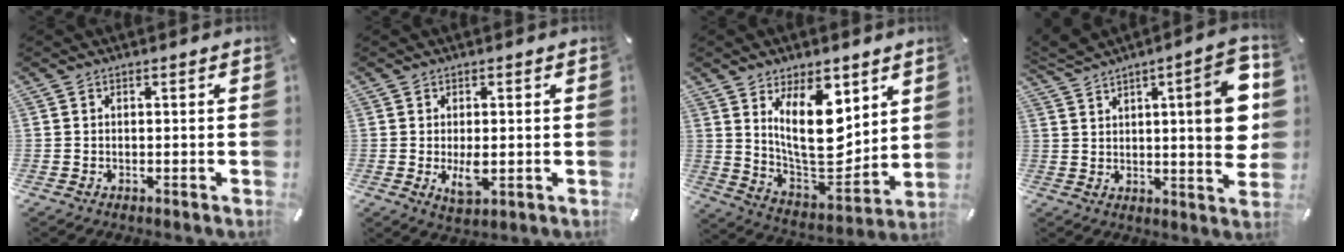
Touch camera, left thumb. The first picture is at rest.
{"total": 4.7, "force": [-0.3, 1.9, 4.3], "torque": [-0.086, -0.010, -0.011]}
{"total": 17.9, "force": [7.1, 9.0, 13.8], "torque": [-0.253, -0.059, 0.120]}
{"total": 14.8, "force": [4.8, 4.2, 13.4], "torque": [-0.180, -0.026, 0.073]}